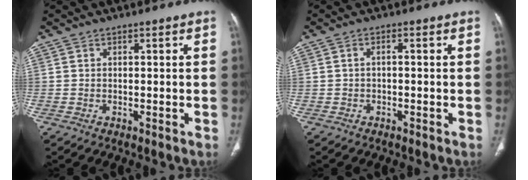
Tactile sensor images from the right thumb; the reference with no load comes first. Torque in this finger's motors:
{"motor_torque": [-0.45, 0.08, -0.34, 0.26, 0.06]}